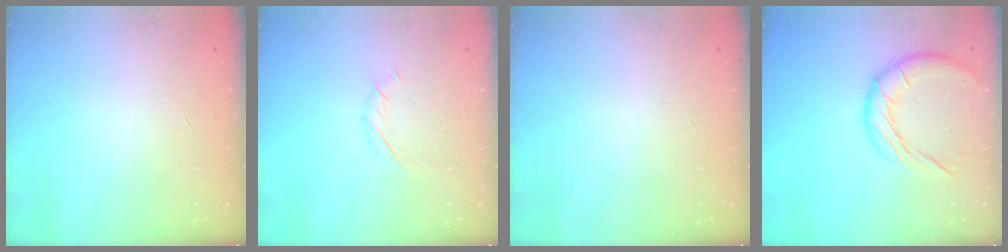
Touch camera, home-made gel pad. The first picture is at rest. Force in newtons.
{"total": 3.8, "press": 3.7, "slide": 0.8}
{"total": 0.0}
{"total": 13.6, "press": 13.6, "slide": 1.1}